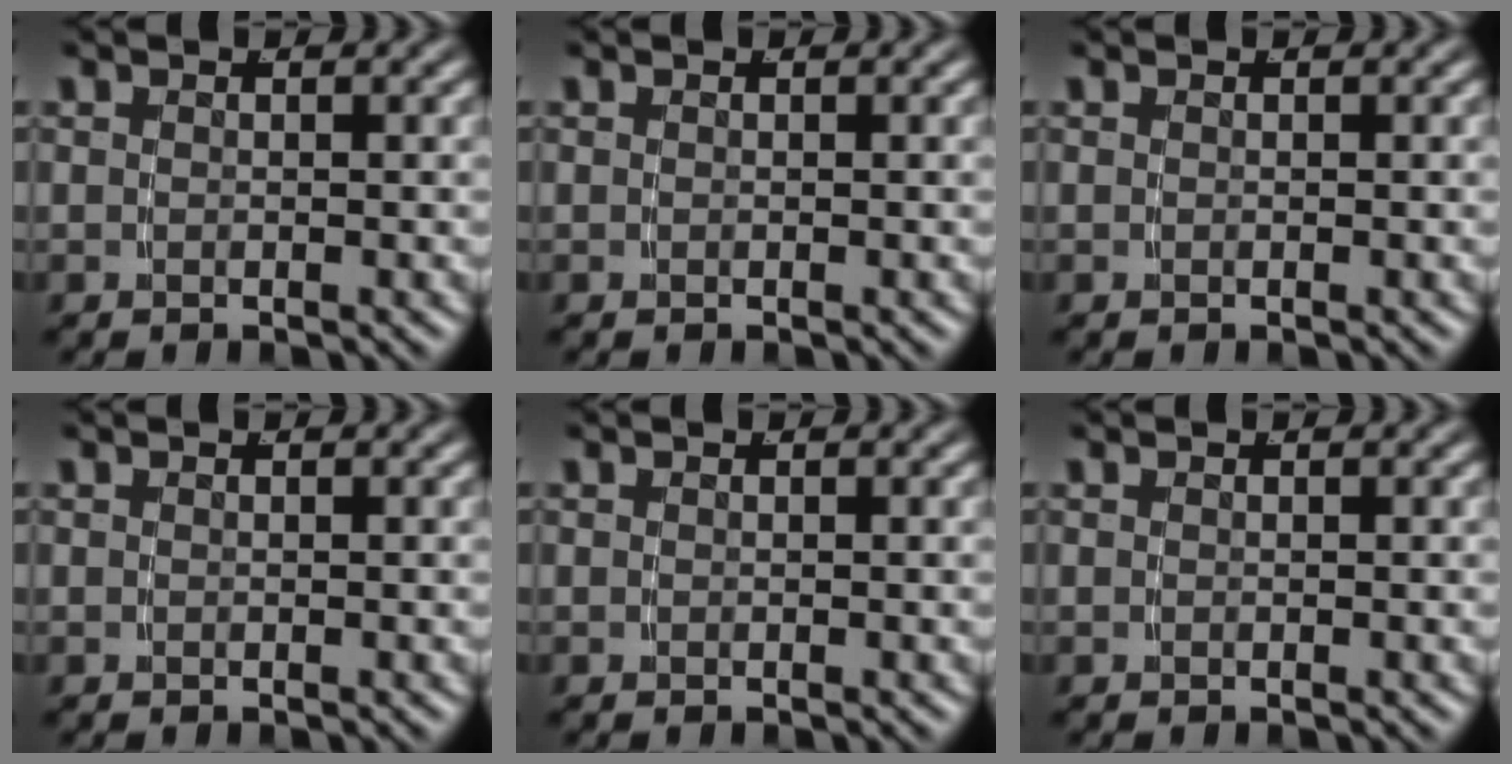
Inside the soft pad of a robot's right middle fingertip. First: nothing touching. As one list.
[{"total": 0.0}, {"total": 0.0}, {"total": 0.0}, {"total": 0.0}, {"total": 0.0}]